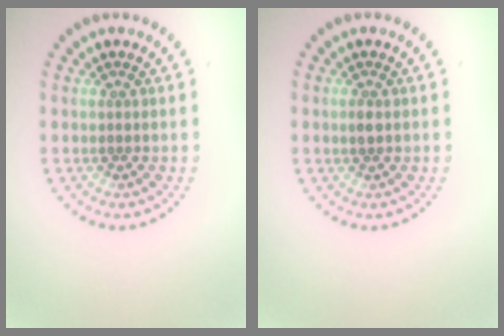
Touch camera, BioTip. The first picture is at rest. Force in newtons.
{"total": 0.9, "press": 0.9, "slide": 0.0}